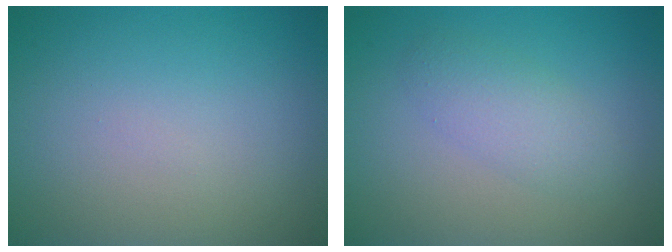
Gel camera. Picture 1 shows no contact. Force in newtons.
{"total": 2.5, "press": 2.5, "slide": 0.1}